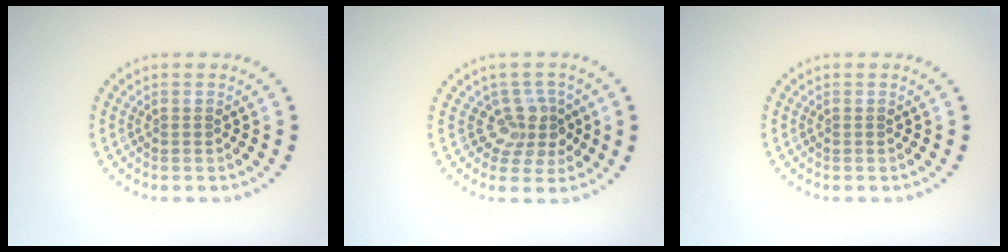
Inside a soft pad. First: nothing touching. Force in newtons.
{"total": 2.9, "press": 2.2, "slide": 1.8}
{"total": 0.0}